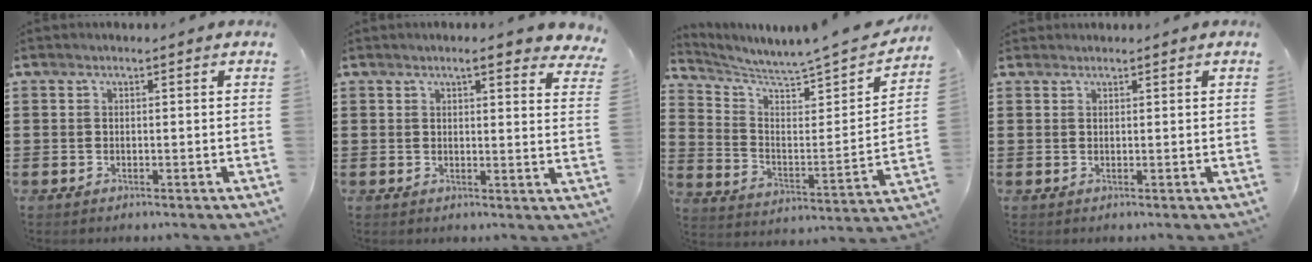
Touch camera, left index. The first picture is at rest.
{"total": 4.3, "force": [3.4, 0.2, 2.6], "torque": [-0.044, -0.013, 0.056]}
{"total": 3.6, "force": [3.3, 0.1, 1.4], "torque": [-0.051, -0.045, 0.046]}
{"total": 1.0, "force": [1.0, 0.2, 0.0], "torque": [-0.002, -0.001, 0.020]}